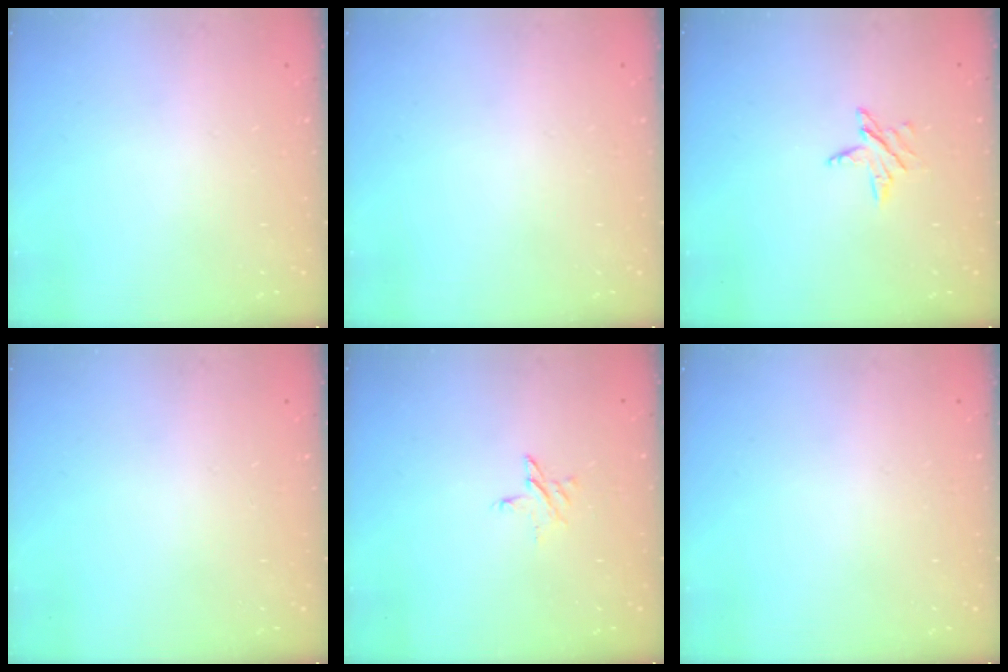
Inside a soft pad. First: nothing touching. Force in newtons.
{"total": 0.0}
{"total": 4.7, "press": 4.7, "slide": 0.6}
{"total": 0.0}
{"total": 3.9, "press": 3.8, "slide": 0.4}
{"total": 0.0}